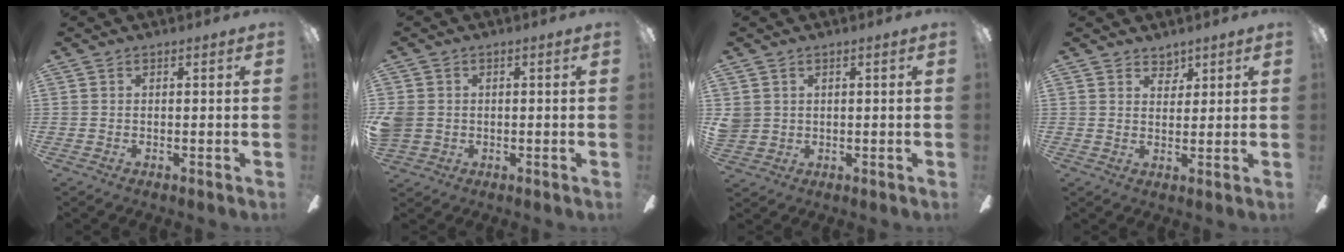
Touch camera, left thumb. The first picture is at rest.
{"total": 4.0, "force": [0.1, 3.7, 1.4], "torque": [-0.035, 0.009, 0.004]}
{"total": 3.2, "force": [1.2, 2.9, 0.5], "torque": [-0.016, 0.007, 0.024]}
{"total": 3.5, "force": [3.0, 1.8, 0.2], "torque": [0.003, -0.016, 0.053]}